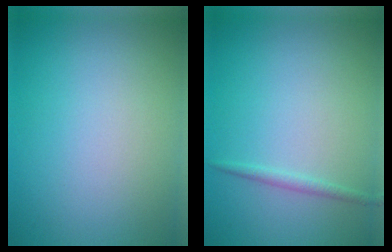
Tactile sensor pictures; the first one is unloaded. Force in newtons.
{"total": 0.9, "press": 0.9, "slide": 0.1}